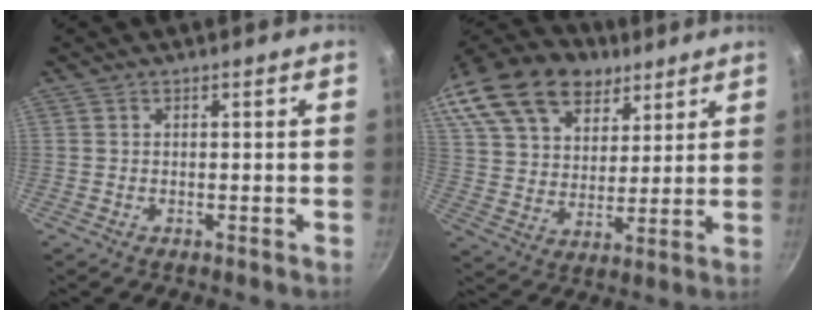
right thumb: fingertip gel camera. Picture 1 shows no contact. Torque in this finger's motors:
{"motor_torque": [-1.32, 2.22, 0.72, -0.45, 0.15]}